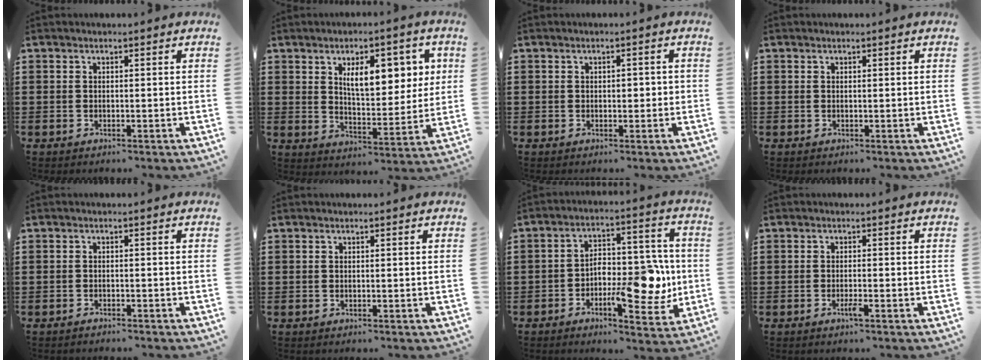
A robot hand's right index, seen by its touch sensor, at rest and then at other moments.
{"total": 8.8, "force": [3.5, 4.2, 6.9], "torque": [-0.106, -0.003, 0.053]}
{"total": 1.2, "force": [-0.1, 0.9, 0.9], "torque": [-0.017, 0.009, -0.005]}
{"total": 0.0}
{"total": 0.8, "force": [-0.8, 0.0, 0.0], "torque": [-0.003, 0.001, -0.016]}
{"total": 0.0}
{"total": 11.0, "force": [-2.4, 5.0, 9.5], "torque": [-0.123, 0.003, -0.039]}
{"total": 1.7, "force": [-1.0, 0.1, 1.4], "torque": [-0.026, -0.004, -0.017]}